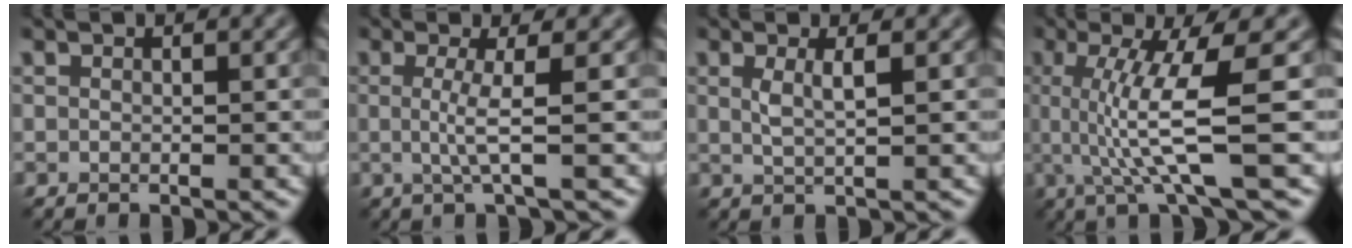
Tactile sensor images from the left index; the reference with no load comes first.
{"total": 2.9, "force": [0.0, 0.5, 2.9], "torque": [-0.056, -0.005, -0.005]}
{"total": 1.9, "force": [0.6, 0.5, 1.8], "torque": [-0.032, -0.004, 0.008]}
{"total": 7.2, "force": [0.1, 1.2, 7.1], "torque": [-0.127, -0.006, 0.007]}